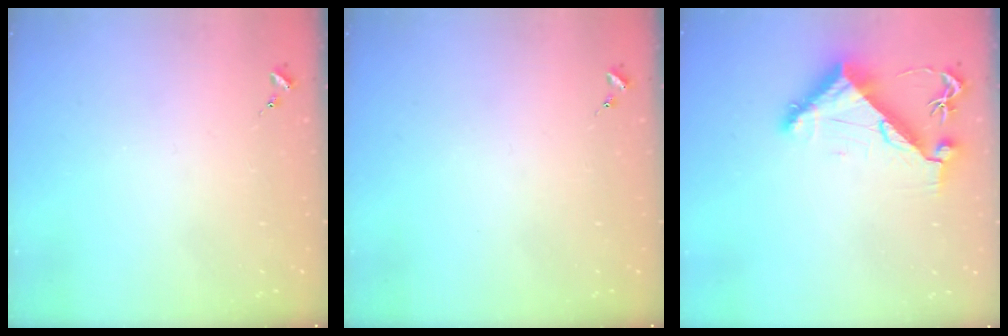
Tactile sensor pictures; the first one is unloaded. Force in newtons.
{"total": 0.0}
{"total": 8.5, "press": 8.4, "slide": 1.4}